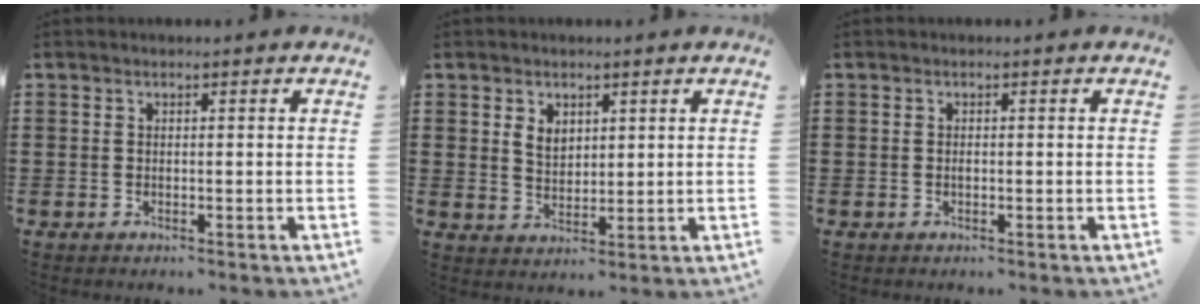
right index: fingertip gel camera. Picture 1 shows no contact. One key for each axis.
{"total": 3.1, "fx": 1.6, "fy": 2.2, "fz": 1.5, "tx": -0.036, "ty": 0.008, "tz": 0.030}
{"total": 0.6, "fx": -0.1, "fy": 0.3, "fz": 0.5, "tx": -0.011, "ty": -0.002, "tz": -0.001}